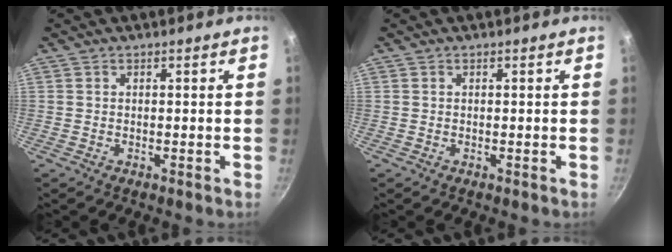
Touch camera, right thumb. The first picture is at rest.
{"total": 0.0}